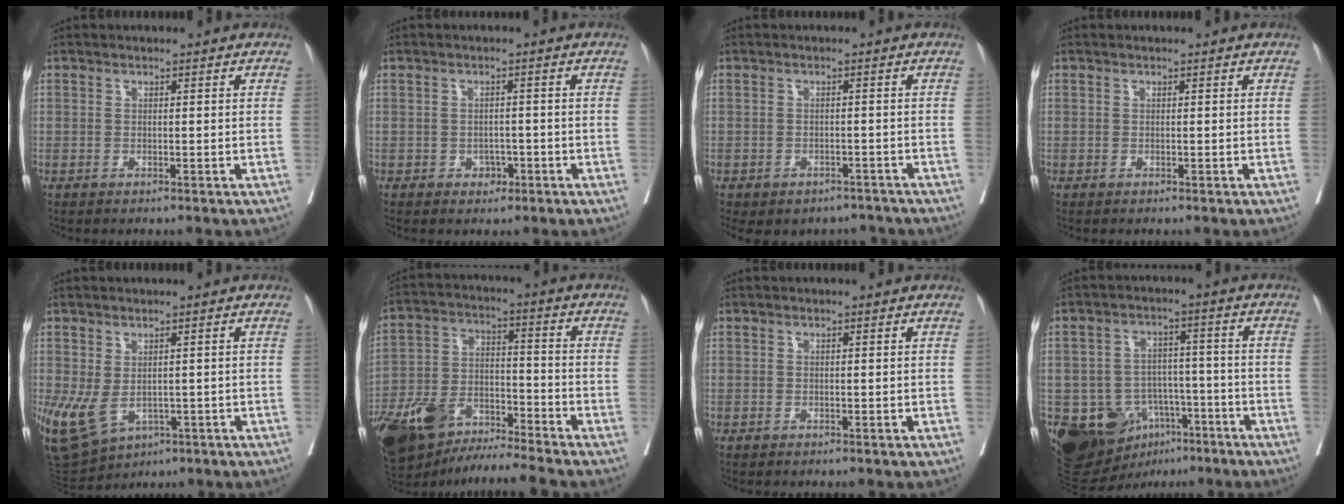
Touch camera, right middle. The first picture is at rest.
{"total": 2.0, "force": [-0.9, 1.5, 0.9], "torque": [-0.007, 0.006, -0.010]}
{"total": 7.2, "force": [-5.8, 4.2, 1.3], "torque": [-0.009, 0.012, -0.067]}
{"total": 0.0}
{"total": 9.2, "force": [-2.6, 5.9, 6.6], "torque": [-0.137, -0.012, -0.025]}
{"total": 13.6, "force": [-11.2, 3.3, 6.9], "torque": [-0.135, 0.008, -0.209]}
{"total": 0.0}
{"total": 12.8, "force": [-6.6, 9.5, 5.5], "torque": [-0.087, 0.026, -0.095]}